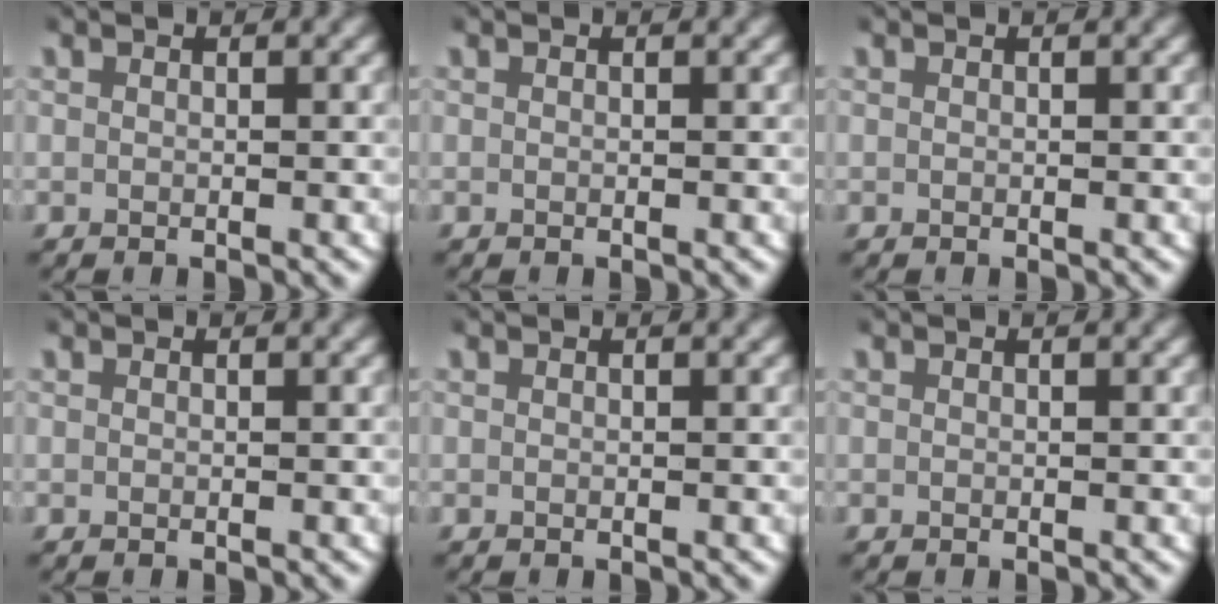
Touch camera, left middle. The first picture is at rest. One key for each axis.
{"total": 0.0}
{"total": 0.0}
{"total": 0.0}
{"total": 0.0}
{"total": 0.0}